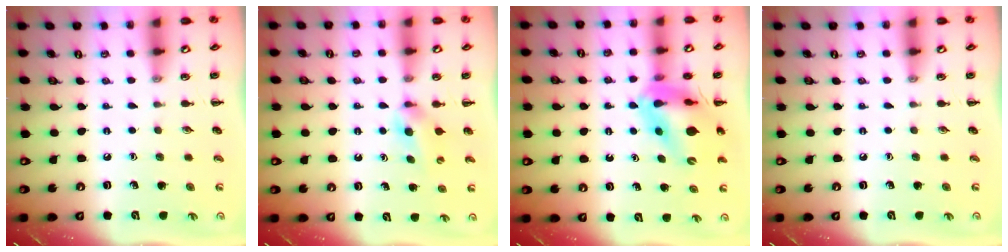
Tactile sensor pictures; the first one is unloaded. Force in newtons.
{"total": 3.9, "press": 3.7, "slide": 1.4}
{"total": 13.4, "press": 12.8, "slide": 4.0}
{"total": 0.0}